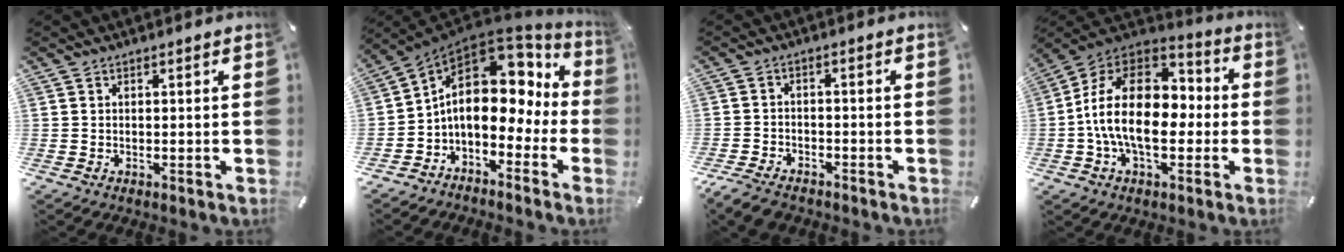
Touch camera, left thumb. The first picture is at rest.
{"total": 12.9, "force": [1.7, 9.1, 9.0], "torque": [-0.156, -0.032, 0.025]}
{"total": 4.4, "force": [-3.6, 2.1, 1.5], "torque": [-0.042, 0.017, -0.074]}
{"total": 20.1, "force": [-2.8, 12.8, 15.2], "torque": [-0.285, 0.022, -0.050]}